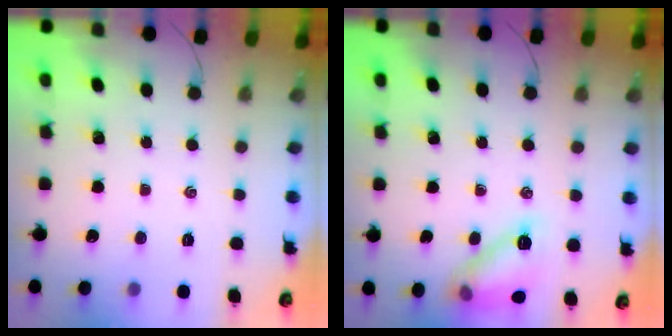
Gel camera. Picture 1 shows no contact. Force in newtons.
{"total": 11.8, "press": 11.8, "slide": 0.2}